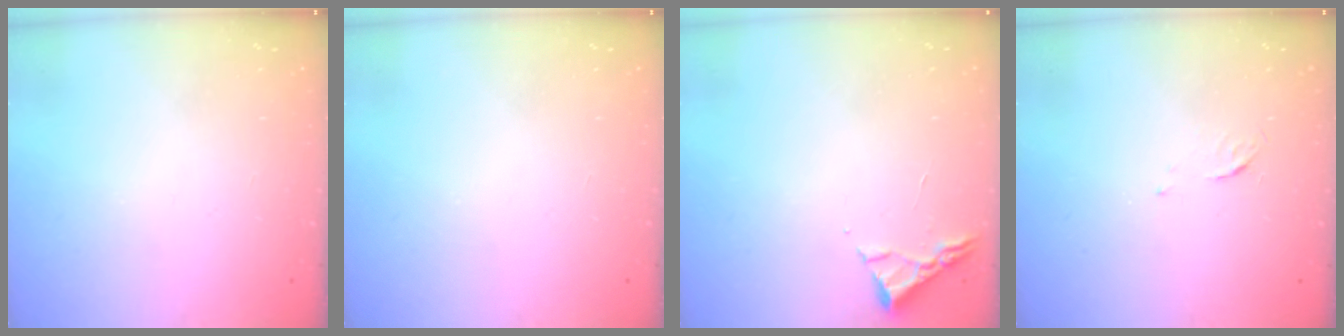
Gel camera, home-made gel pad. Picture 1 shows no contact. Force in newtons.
{"total": 0.0}
{"total": 3.0, "press": 2.9, "slide": 0.4}
{"total": 3.7, "press": 3.6, "slide": 0.5}